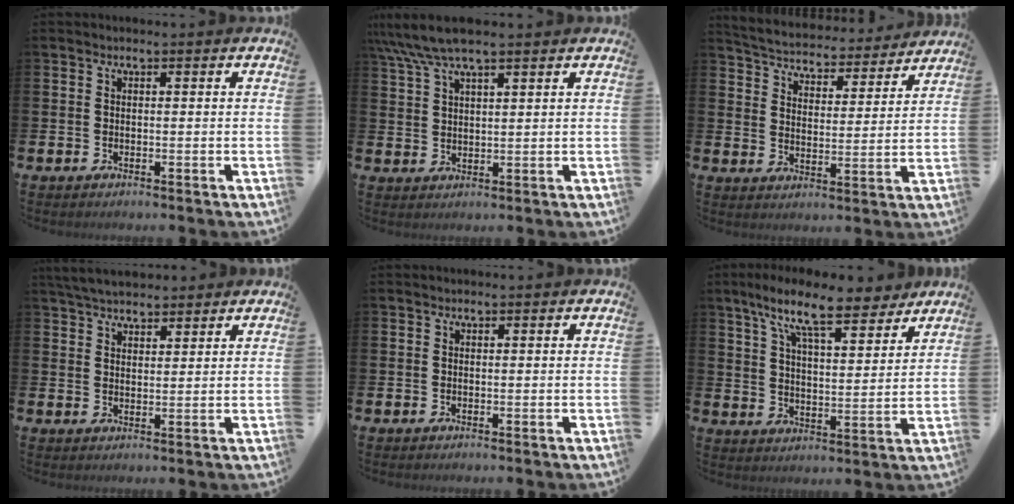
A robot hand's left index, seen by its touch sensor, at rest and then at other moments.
{"total": 6.3, "force": [5.2, 1.2, 3.4], "torque": [-0.086, -0.006, 0.096]}
{"total": 5.1, "force": [4.9, 1.1, 0.3], "torque": [-0.031, -0.046, 0.082]}
{"total": 4.9, "force": [4.7, 1.3, 1.0], "torque": [-0.034, -0.012, 0.087]}
{"total": 0.0}
{"total": 11.1, "force": [9.1, 2.4, 6.0], "torque": [-0.134, -0.038, 0.158]}